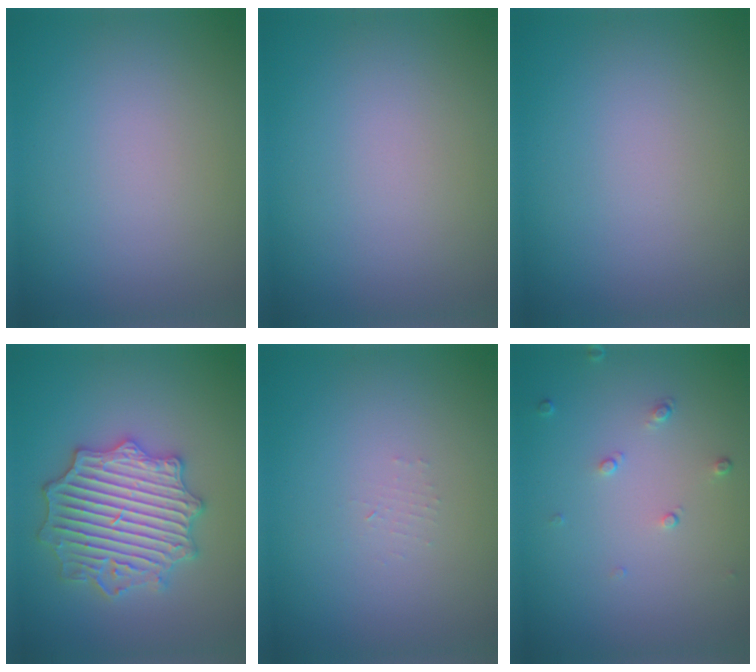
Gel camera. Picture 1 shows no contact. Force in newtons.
{"total": 0.0}
{"total": 0.0}
{"total": 6.7, "press": 6.6, "slide": 1.0}
{"total": 0.7, "press": 0.7, "slide": 0.1}
{"total": 0.9, "press": 0.6, "slide": 0.7}